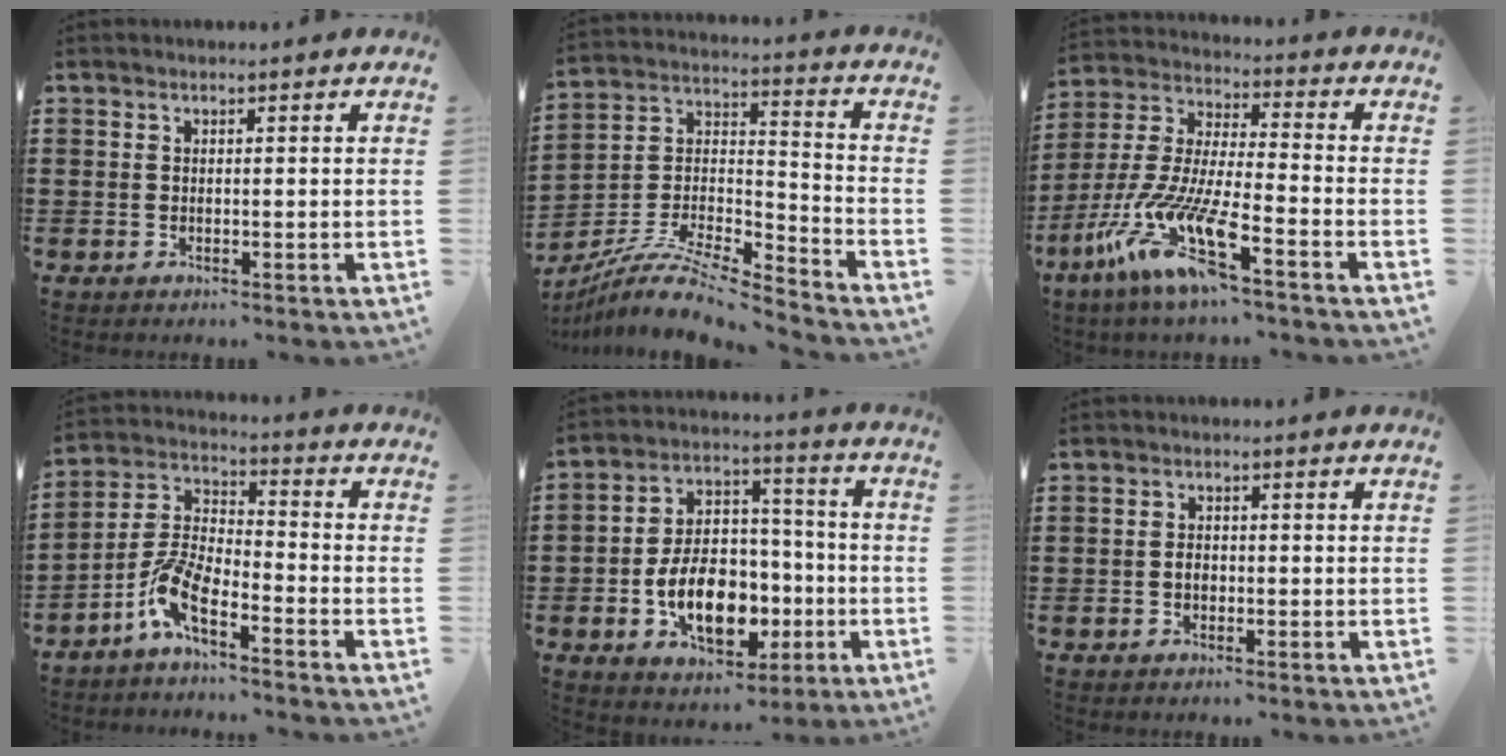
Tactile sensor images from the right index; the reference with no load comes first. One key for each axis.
{"total": 10.5, "fx": -9.1, "fy": 2.0, "fz": 5.0, "tx": -0.102, "ty": 0.015, "tz": -0.183}
{"total": 13.0, "fx": -8.9, "fy": 0.8, "fz": 9.4, "tx": -0.230, "ty": -0.026, "tz": -0.183}
{"total": 7.4, "fx": -5.3, "fy": 1.8, "fz": 4.8, "tx": -0.129, "ty": -0.011, "tz": -0.111}
{"total": 12.1, "fx": -3.5, "fy": 7.7, "fz": 8.7, "tx": -0.155, "ty": 0.006, "tz": -0.059}
{"total": 1.7, "fx": -0.5, "fy": 1.2, "fz": 1.2, "tx": -0.025, "ty": 0.002, "tz": -0.010}